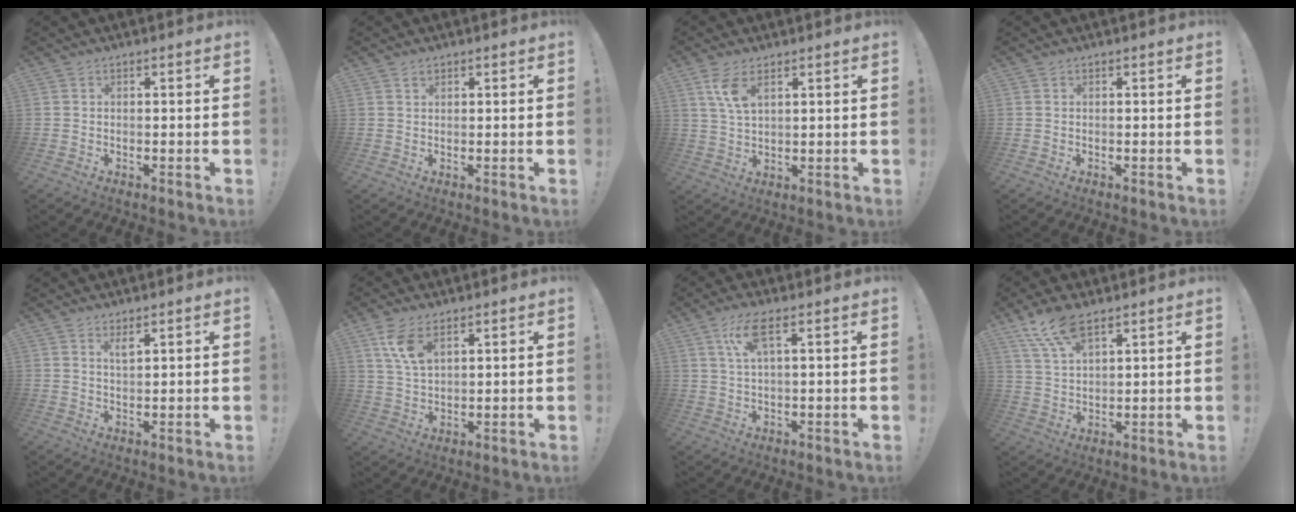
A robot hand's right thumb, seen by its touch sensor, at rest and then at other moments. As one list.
[{"total": 1.2, "force": [0.9, 0.7, 0.2], "torque": [0.003, -0.004, 0.016]}, {"total": 6.7, "force": [3.5, 2.7, 5.0], "torque": [-0.093, -0.017, 0.062]}, {"total": 0.0}, {"total": 2.5, "force": [1.8, 0.5, 1.7], "torque": [-0.021, -0.011, 0.028]}, {"total": 8.2, "force": [4.6, 4.0, 5.5], "torque": [-0.104, -0.018, 0.084]}, {"total": 6.9, "force": [2.7, 1.6, 6.2], "torque": [-0.115, 0.001, 0.048]}, {"total": 9.3, "force": [6.6, 3.4, 5.7], "torque": [-0.108, -0.028, 0.124]}]